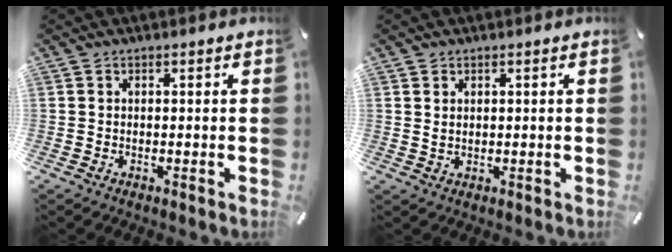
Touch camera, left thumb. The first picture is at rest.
{"total": 1.3, "force": [0.6, 0.8, 0.7], "torque": [-0.016, 0.003, 0.011]}